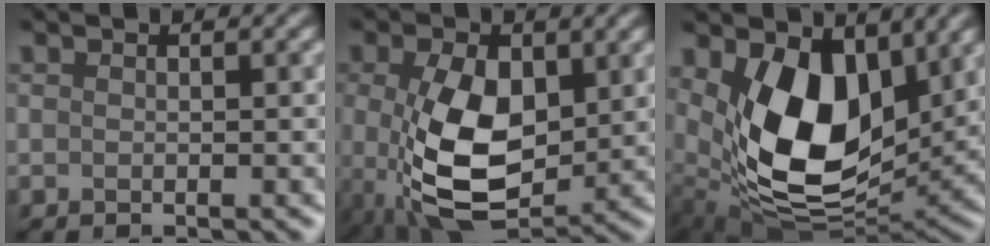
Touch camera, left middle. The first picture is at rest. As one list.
[{"total": 7.6, "force": [0.2, 4.2, 6.3], "torque": [-0.146, -0.009, 0.011]}, {"total": 9.5, "force": [2.7, 6.0, 6.9], "torque": [-0.145, -0.028, 0.058]}]